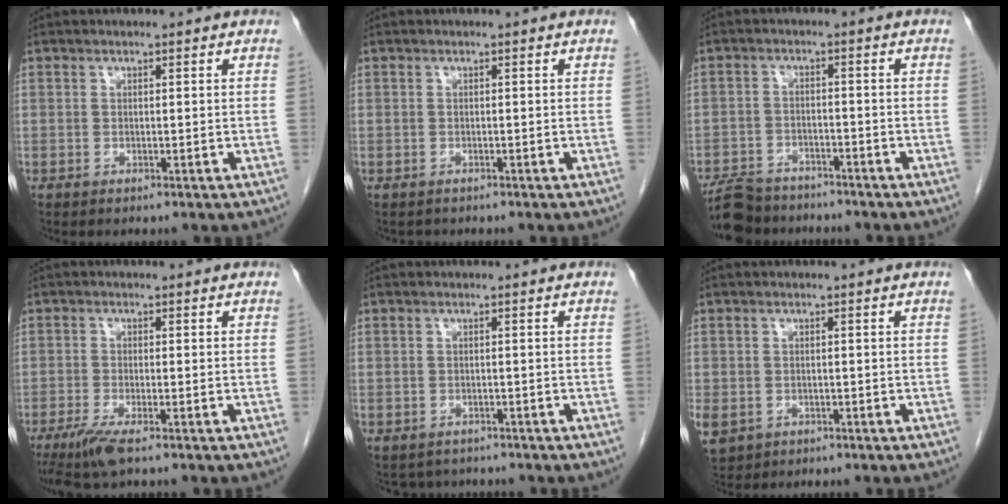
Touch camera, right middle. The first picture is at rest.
{"total": 0.8, "force": [-0.7, 0.4, 0.0], "torque": [-0.012, -0.001, -0.010]}
{"total": 8.0, "force": [-7.2, 3.0, 1.9], "torque": [-0.036, -0.006, -0.118]}
{"total": 4.5, "force": [-3.1, 0.4, 3.3], "torque": [-0.068, -0.015, -0.059]}
{"total": 3.3, "force": [-2.9, 1.5, 0.0], "torque": [0.000, 0.001, -0.040]}
{"total": 6.8, "force": [-2.8, 5.7, 2.6], "torque": [-0.079, -0.006, -0.037]}